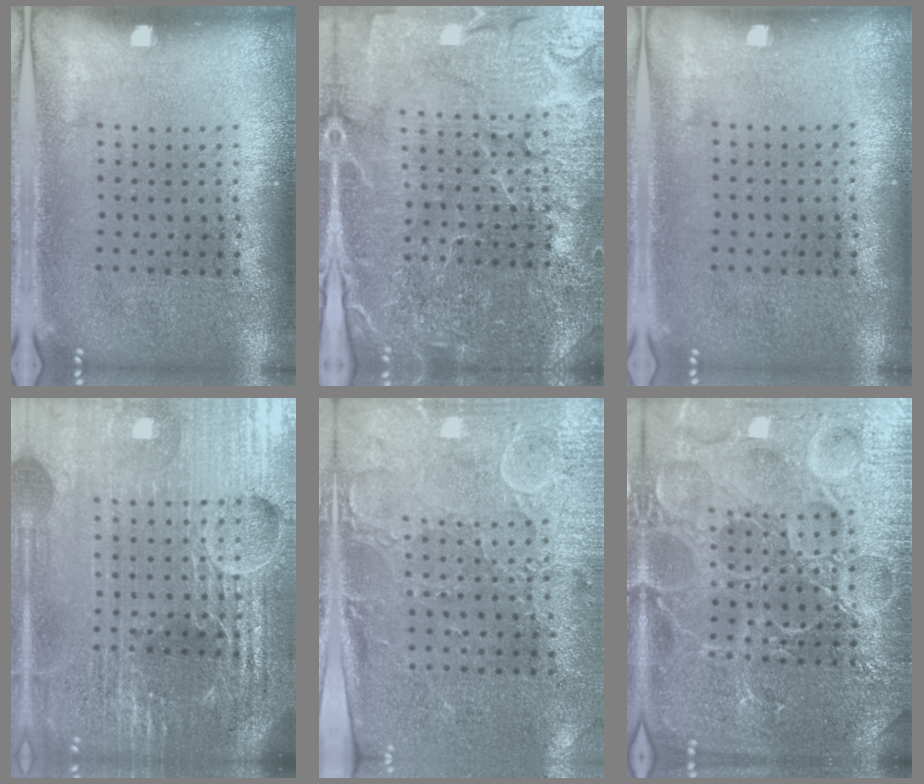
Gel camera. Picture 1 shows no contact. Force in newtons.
{"total": 5.2, "press": 4.9, "slide": 1.9}
{"total": 0.0}
{"total": 6.4, "press": 5.7, "slide": 3.1}
{"total": 2.9, "press": 2.5, "slide": 1.5}
{"total": 7.2, "press": 7.2, "slide": 0.9}